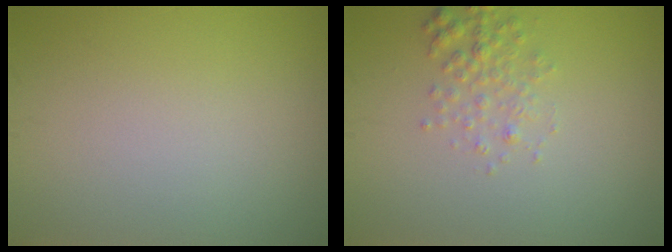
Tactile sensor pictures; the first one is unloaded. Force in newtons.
{"total": 2.0, "press": 2.0, "slide": 0.1}